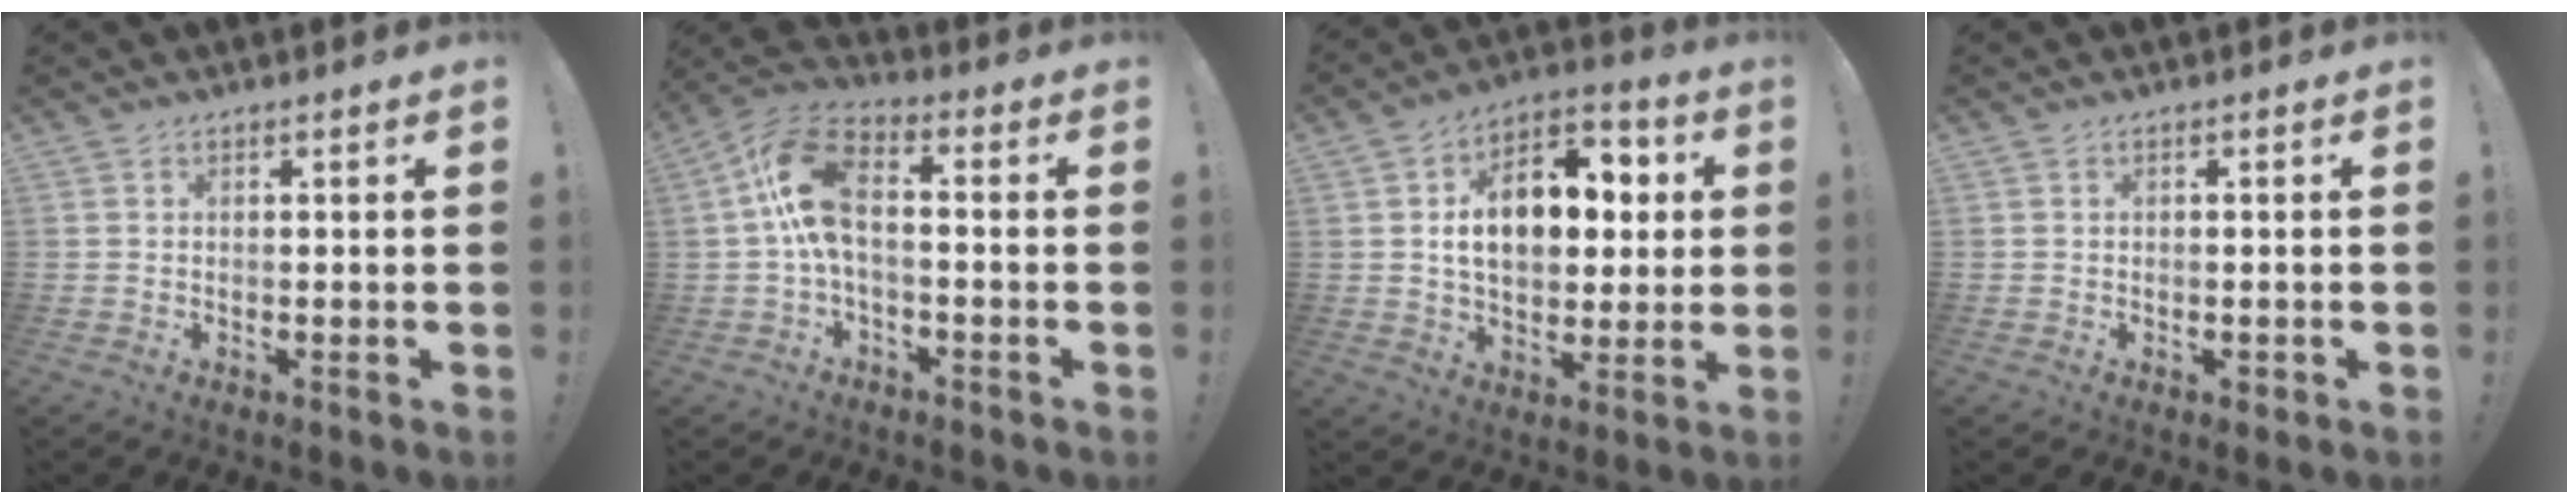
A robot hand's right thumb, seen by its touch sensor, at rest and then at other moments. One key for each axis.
{"total": 12.4, "fx": 0.4, "fy": 6.0, "fz": 10.9, "tx": -0.223, "ty": 0.011, "tz": 0.007}
{"total": 16.1, "fx": 2.6, "fy": 10.9, "fz": 11.6, "tx": -0.175, "ty": 0.005, "tz": 0.049}
{"total": 1.3, "fx": -0.5, "fy": 0.9, "fz": 0.7, "tx": -0.016, "ty": 0.004, "tz": -0.007}